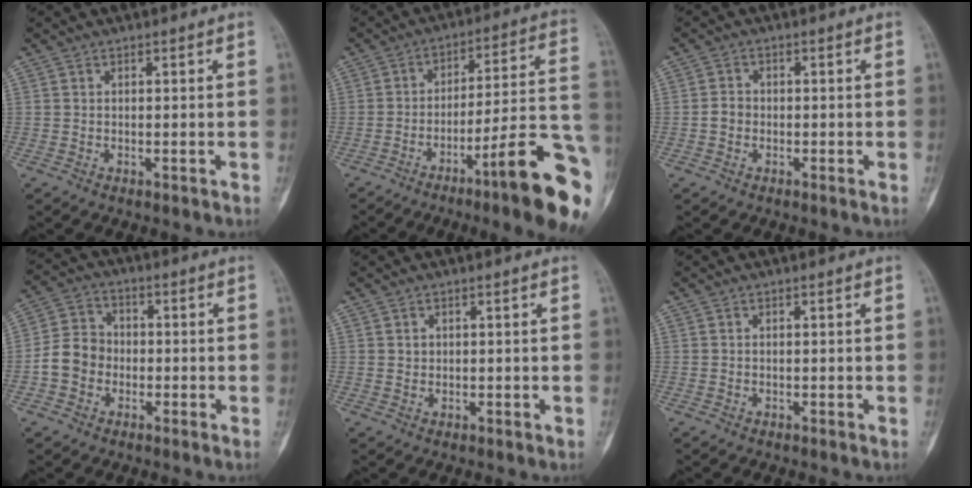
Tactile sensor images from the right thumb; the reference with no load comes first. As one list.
[{"total": 19.5, "force": [-9.0, 2.1, 17.1], "torque": [-0.195, 0.058, -0.132]}, {"total": 1.9, "force": [-0.7, 1.5, 1.0], "torque": [-0.014, 0.005, -0.021]}, {"total": 7.3, "force": [-1.9, 6.2, 3.4], "torque": [-0.049, 0.028, -0.048]}, {"total": 1.2, "force": [0.3, 1.1, 0.3], "torque": [0.000, 0.002, 0.004]}, {"total": 0.0}]